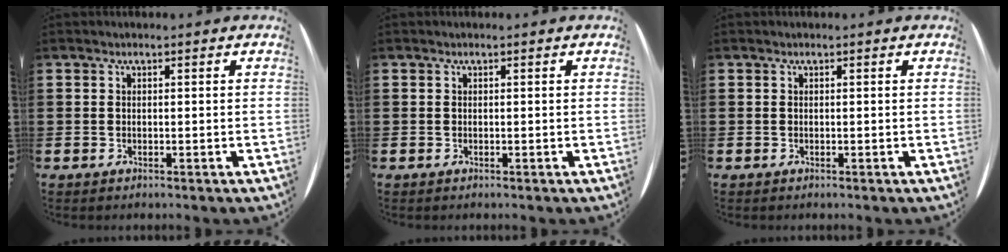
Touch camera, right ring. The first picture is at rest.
{"total": 0.0}
{"total": 0.0}